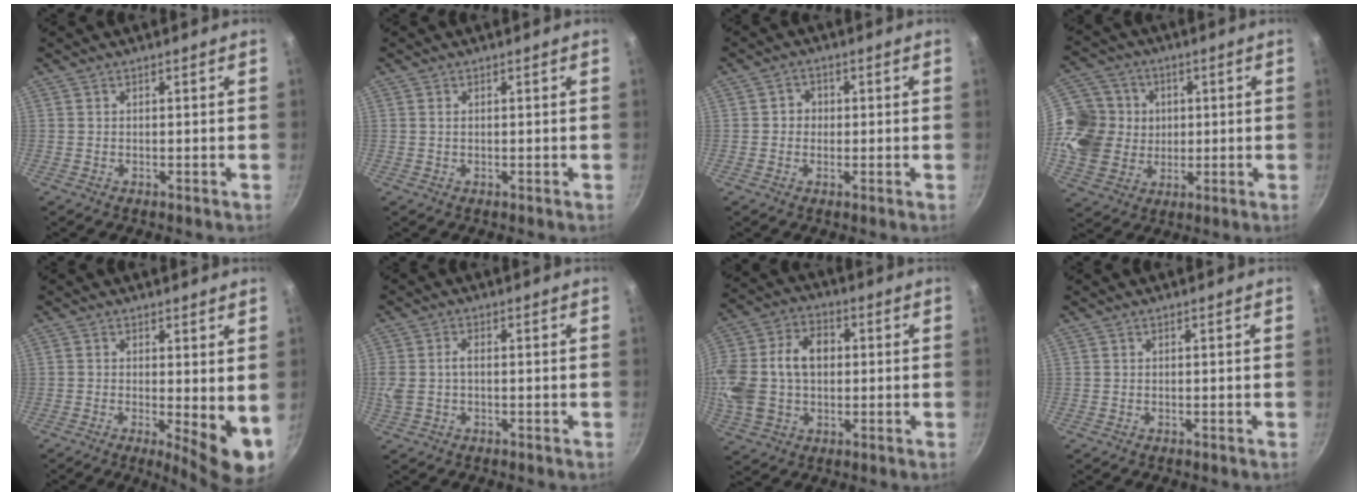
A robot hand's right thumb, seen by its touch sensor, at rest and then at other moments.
{"total": 0.6, "force": [0.2, 0.4, 0.5], "torque": [-0.010, 0.001, 0.003]}
{"total": 2.7, "force": [0.0, 2.5, 0.9], "torque": [0.003, 0.006, -0.004]}
{"total": 14.8, "force": [1.8, 13.5, 5.9], "torque": [-0.096, 0.006, 0.032]}
{"total": 8.4, "force": [-0.4, 2.5, 8.0], "torque": [-0.099, -0.016, 0.000]}
{"total": 4.4, "force": [-0.1, 2.6, 3.6], "torque": [-0.075, 0.005, -0.004]}
{"total": 19.7, "force": [1.4, 14.4, 13.4], "torque": [-0.280, 0.037, 0.023]}
{"total": 0.0}